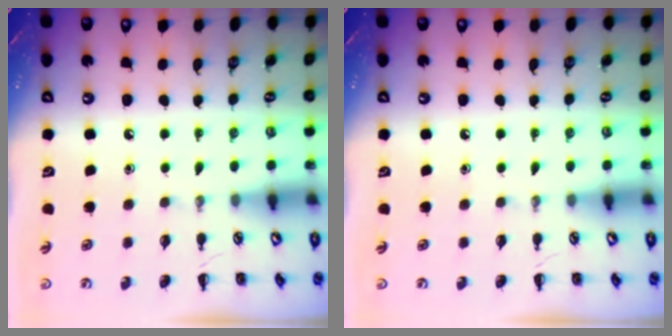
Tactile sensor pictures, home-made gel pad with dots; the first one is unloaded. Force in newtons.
{"total": 0.0}